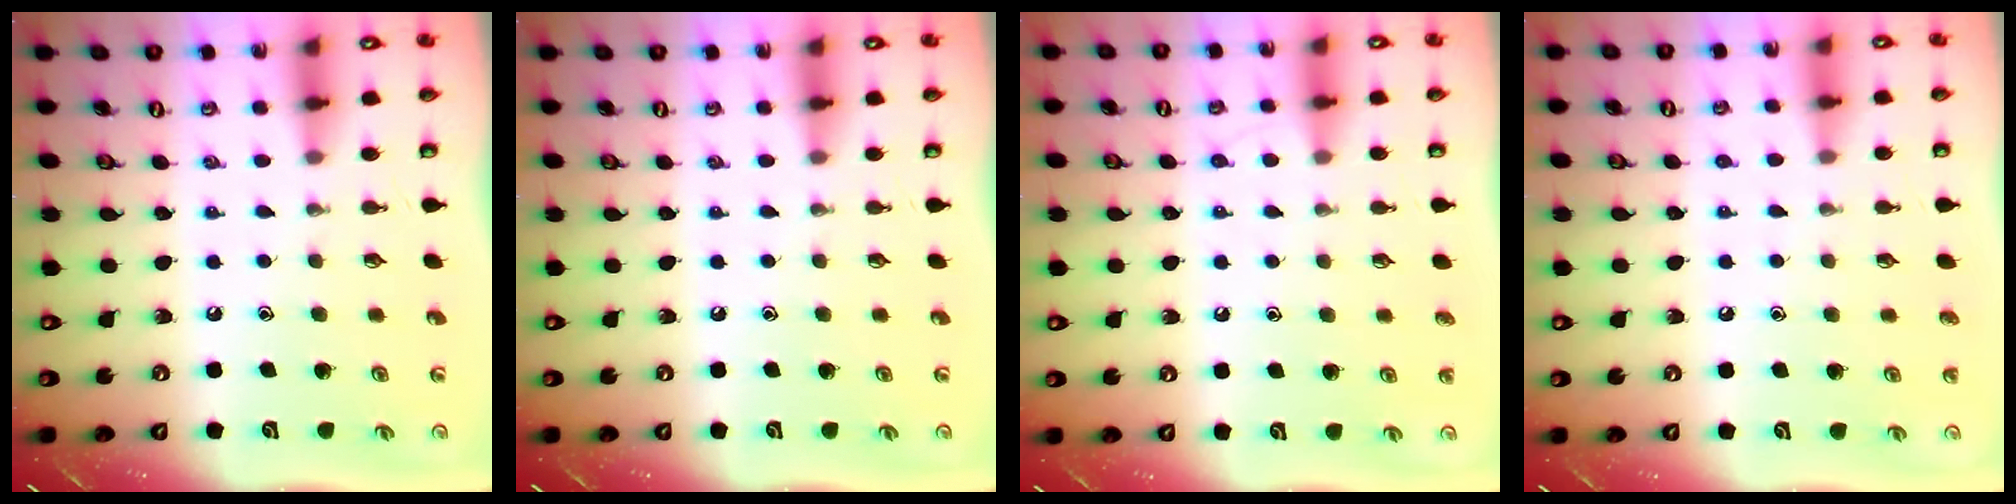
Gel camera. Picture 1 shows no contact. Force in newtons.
{"total": 0.0}
{"total": 5.6, "press": 5.6, "slide": 0.5}
{"total": 2.4, "press": 2.4, "slide": 0.2}